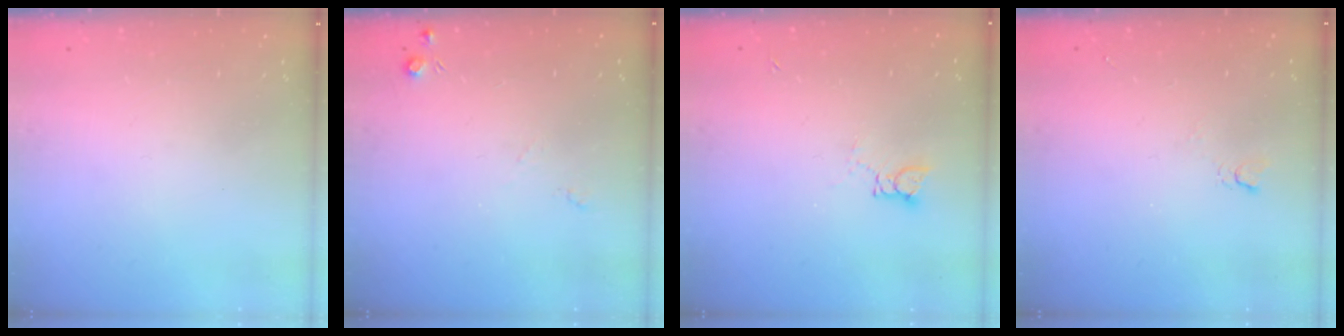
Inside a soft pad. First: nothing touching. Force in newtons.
{"total": 3.9, "press": 3.9, "slide": 0.6}
{"total": 3.6, "press": 3.6, "slide": 0.4}
{"total": 2.7, "press": 2.6, "slide": 0.5}